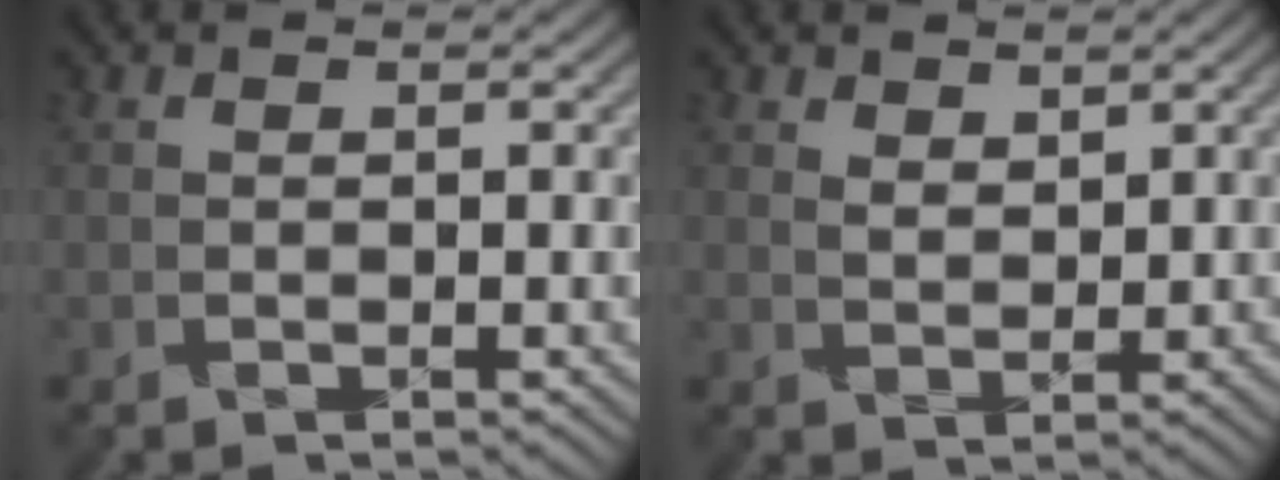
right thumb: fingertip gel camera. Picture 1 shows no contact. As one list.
[{"total": 2.1, "force": [1.6, 1.0, 1.0], "torque": [-0.015, -0.004, 0.030]}]